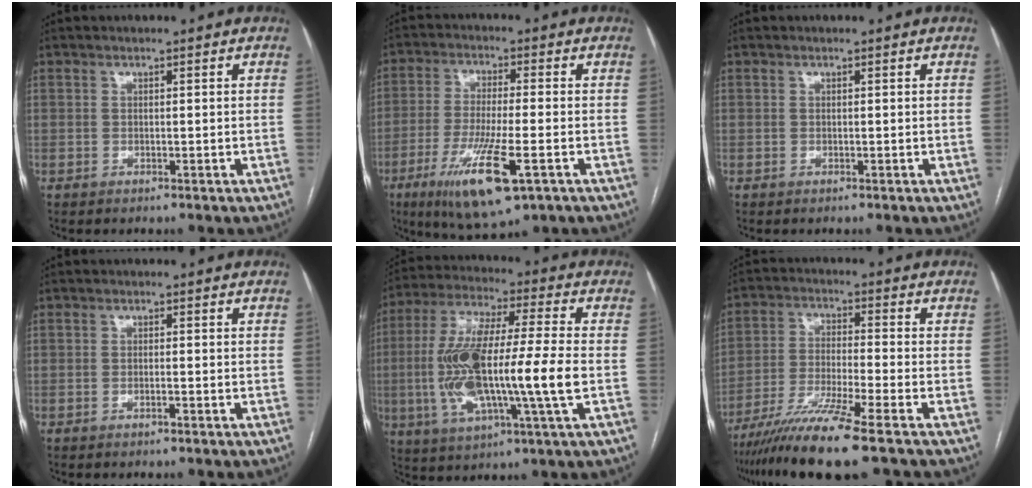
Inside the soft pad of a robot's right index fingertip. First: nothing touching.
{"total": 13.0, "force": [-5.8, 1.9, 11.5], "torque": [-0.219, -0.033, -0.096]}
{"total": 0.0}
{"total": 0.9, "force": [-0.5, 0.1, 0.7], "torque": [-0.015, 0.000, -0.008]}
{"total": 18.7, "force": [-2.3, 1.7, 18.5], "torque": [-0.374, 0.000, -0.044]}
{"total": 11.6, "force": [-8.4, -1.3, 8.0], "torque": [-0.149, -0.035, -0.151]}